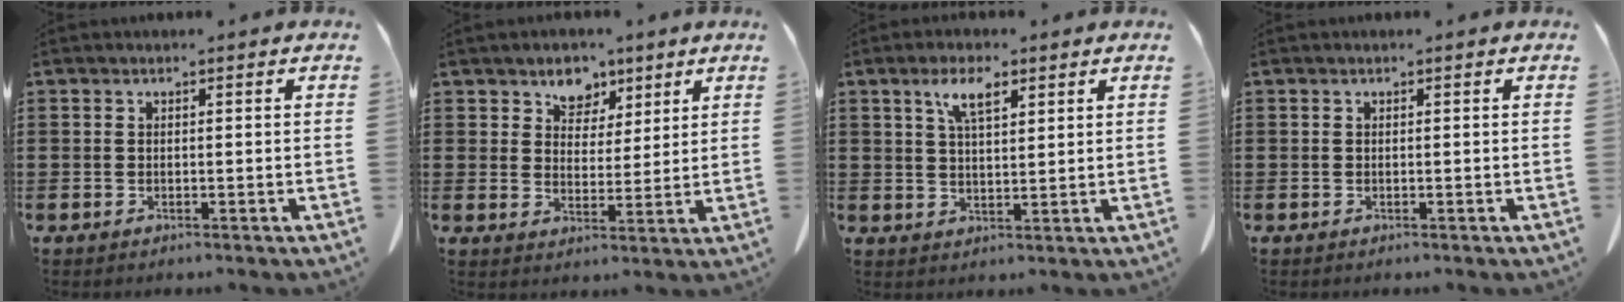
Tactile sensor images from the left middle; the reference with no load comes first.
{"total": 5.3, "force": [3.8, 3.6, 0.8], "torque": [-0.034, -0.005, 0.065]}
{"total": 5.4, "force": [3.1, 1.7, 4.0], "torque": [-0.081, 0.002, 0.054]}
{"total": 0.0}